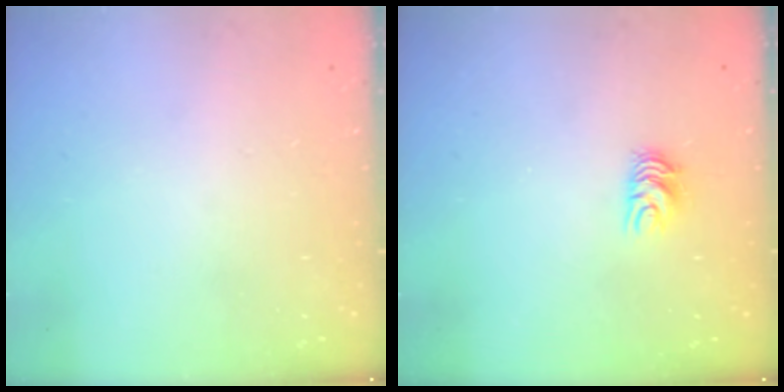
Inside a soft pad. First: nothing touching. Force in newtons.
{"total": 6.2, "press": 6.2, "slide": 0.4}